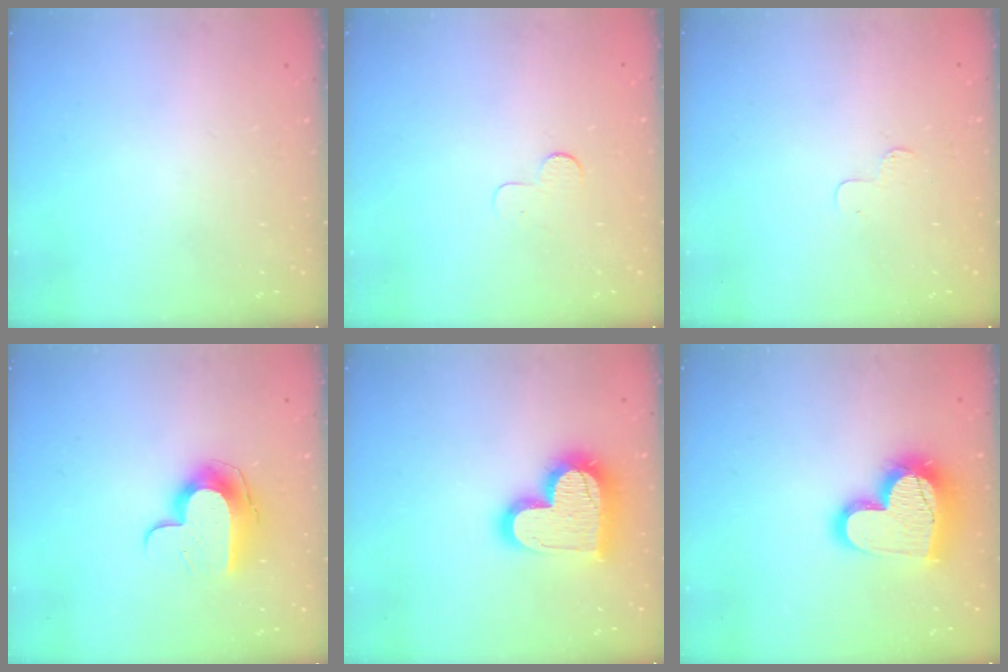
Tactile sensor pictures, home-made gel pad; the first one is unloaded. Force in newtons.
{"total": 2.9, "press": 2.9, "slide": 0.3}
{"total": 3.6, "press": 3.6, "slide": 0.4}
{"total": 10.0, "press": 9.9, "slide": 1.1}
{"total": 20.0, "press": 19.9, "slide": 1.4}
{"total": 18.5, "press": 18.4, "slide": 1.6}